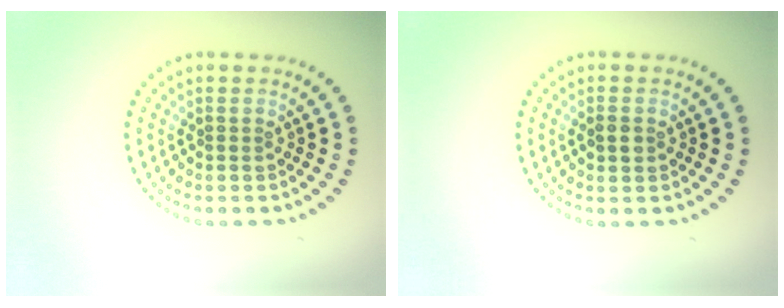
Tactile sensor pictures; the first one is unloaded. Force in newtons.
{"total": 1.4, "press": 1.4, "slide": 0.2}